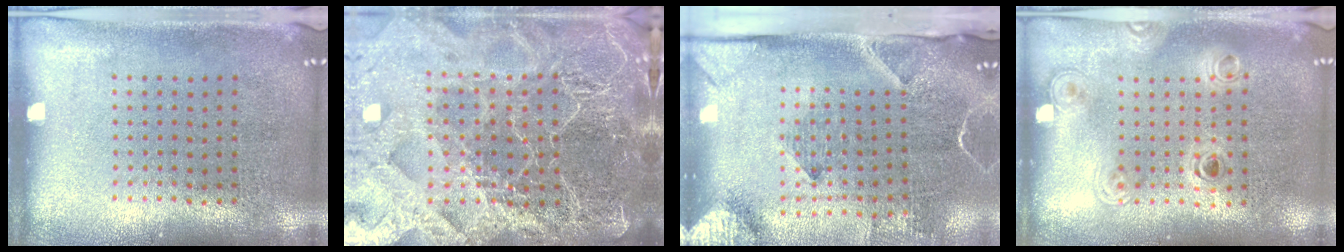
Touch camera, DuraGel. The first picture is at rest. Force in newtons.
{"total": 5.7, "press": 5.0, "slide": 2.7}
{"total": 3.1, "press": 2.2, "slide": 2.2}
{"total": 1.2, "press": 1.1, "slide": 0.6}